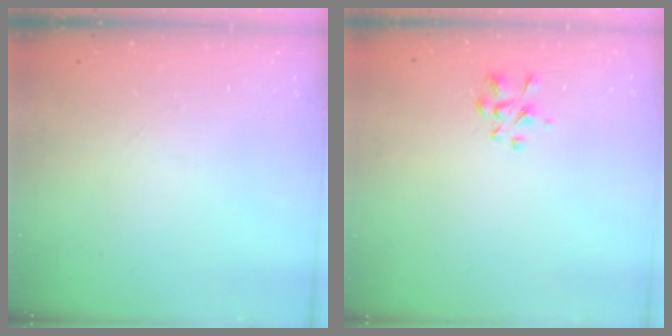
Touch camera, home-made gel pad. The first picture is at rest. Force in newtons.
{"total": 2.4, "press": 2.3, "slide": 0.8}